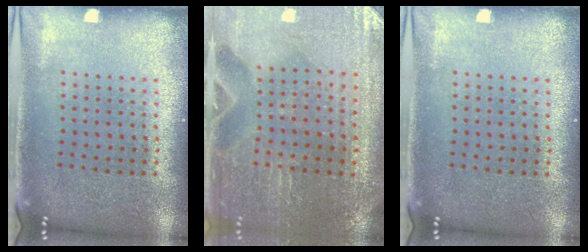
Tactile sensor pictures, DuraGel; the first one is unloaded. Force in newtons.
{"total": 0.8, "press": 0.8, "slide": 0.1}
{"total": 0.0}